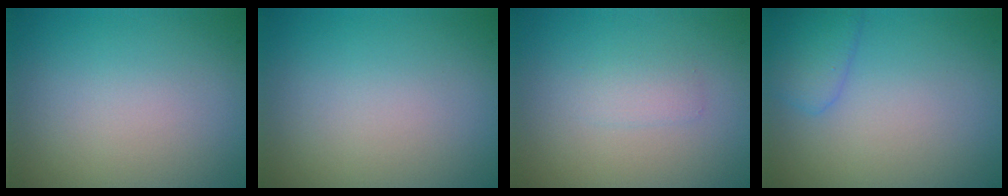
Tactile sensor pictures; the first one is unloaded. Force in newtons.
{"total": 0.0}
{"total": 1.2, "press": 1.2, "slide": 0.0}
{"total": 2.3, "press": 2.2, "slide": 0.2}